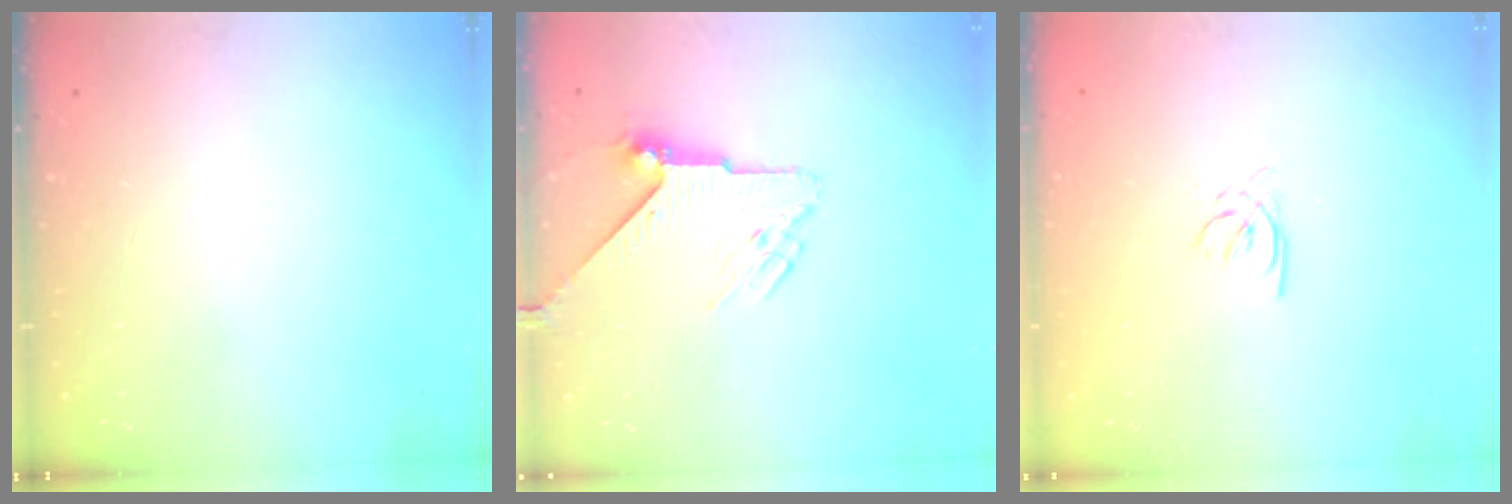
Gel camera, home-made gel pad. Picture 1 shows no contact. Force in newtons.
{"total": 6.0, "press": 6.0, "slide": 0.7}
{"total": 1.4, "press": 1.4, "slide": 0.2}